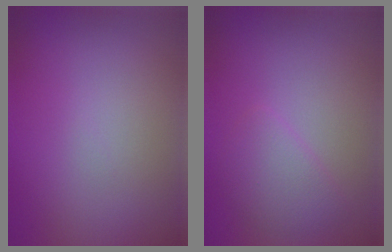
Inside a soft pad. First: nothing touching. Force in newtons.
{"total": 2.2, "press": 2.1, "slide": 0.1}